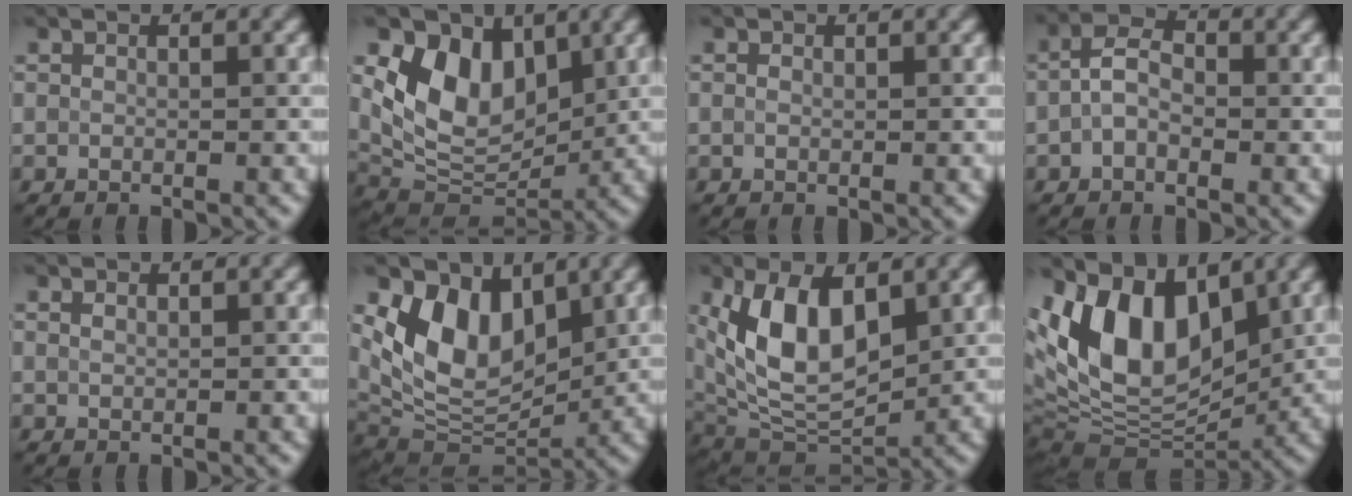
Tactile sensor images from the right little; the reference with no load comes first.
{"total": 7.8, "force": [2.8, 5.1, 5.1], "torque": [-0.091, -0.007, 0.048]}
{"total": 0.5, "force": [0.2, 0.3, 0.4], "torque": [-0.010, 0.001, -0.001]}
{"total": 2.9, "force": [-0.7, 1.8, 2.2], "torque": [-0.046, 0.013, -0.024]}
{"total": 0.7, "force": [0.5, 0.2, 0.4], "torque": [-0.013, 0.003, 0.011]}
{"total": 7.9, "force": [3.0, 4.8, 5.5], "torque": [-0.100, -0.009, 0.049]}
{"total": 9.4, "force": [2.1, 5.0, 7.7], "torque": [-0.155, 0.001, 0.035]}
{"total": 12.2, "force": [3.6, 7.1, 9.2], "torque": [-0.171, 0.014, 0.056]}